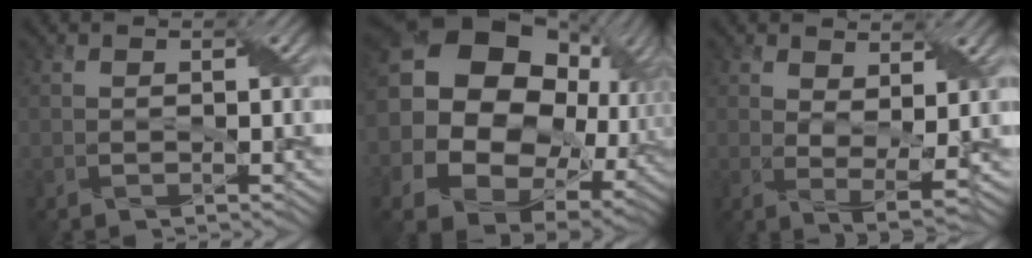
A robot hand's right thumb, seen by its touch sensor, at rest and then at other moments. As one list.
[{"total": 22.1, "force": [0.1, 18.0, 12.9], "torque": [-0.292, -0.012, 0.004]}, {"total": 4.2, "force": [2.5, 1.3, 3.2], "torque": [-0.069, -0.005, 0.047]}]